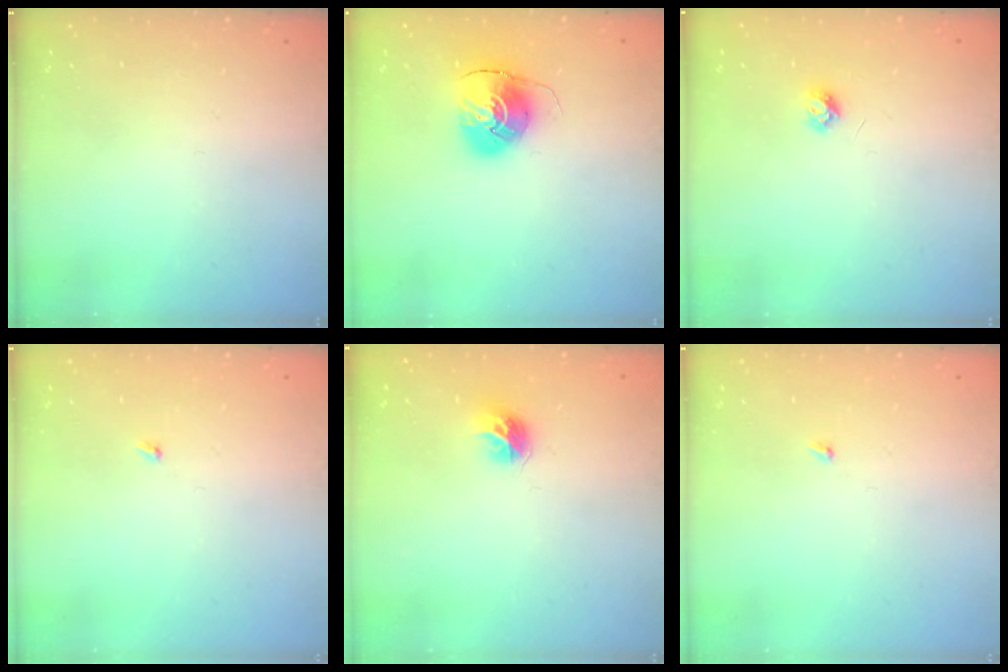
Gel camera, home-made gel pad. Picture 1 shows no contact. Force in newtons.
{"total": 8.5, "press": 8.5, "slide": 0.1}
{"total": 3.7, "press": 3.7, "slide": 0.5}
{"total": 1.9, "press": 1.9, "slide": 0.3}
{"total": 7.5, "press": 7.5, "slide": 0.4}
{"total": 1.9, "press": 1.9, "slide": 0.3}